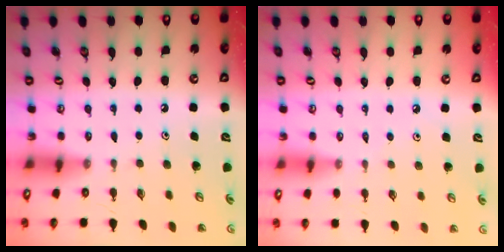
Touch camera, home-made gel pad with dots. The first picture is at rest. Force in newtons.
{"total": 0.8, "press": 0.7, "slide": 0.3}